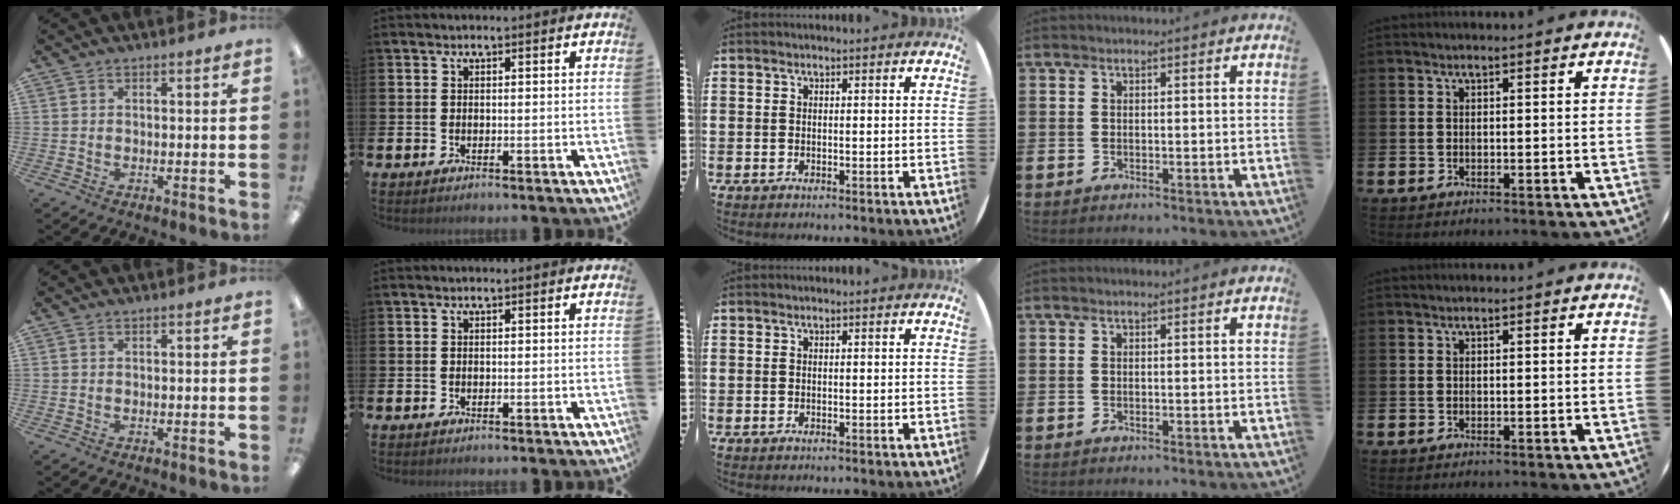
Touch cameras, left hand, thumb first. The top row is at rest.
{}